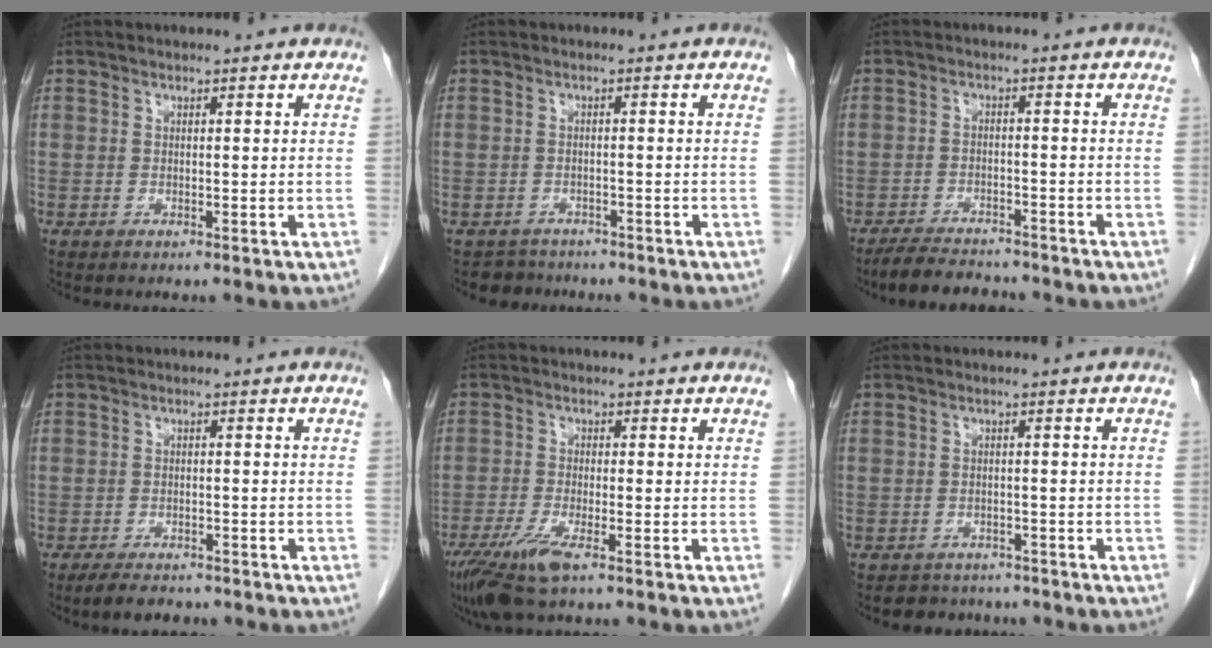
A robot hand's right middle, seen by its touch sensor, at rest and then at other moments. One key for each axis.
{"total": 2.8, "fx": -2.4, "fy": 1.3, "fz": -0.7, "tx": 0.004, "ty": 0.000, "tz": -0.040}
{"total": 6.4, "fx": -5.9, "fy": 1.5, "fz": 2.0, "tx": -0.037, "ty": -0.015, "tz": -0.096}
{"total": 4.2, "fx": -3.5, "fy": 1.6, "fz": 1.7, "tx": -0.033, "ty": -0.005, "tz": -0.054}
{"total": 6.8, "fx": -4.2, "fy": 0.9, "fz": 5.2, "tx": -0.108, "ty": -0.019, "tz": -0.078}
{"total": 4.1, "fx": -3.5, "fy": 2.0, "fz": -0.2, "tx": 0.000, "ty": 0.007, "tz": -0.050}